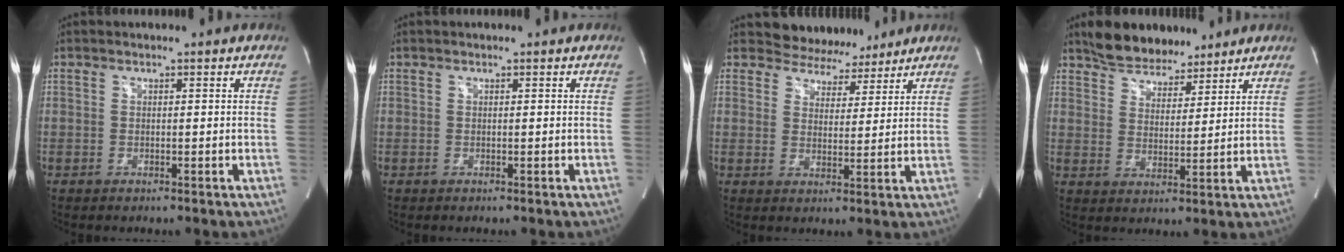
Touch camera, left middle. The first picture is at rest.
{"total": 0.0}
{"total": 6.8, "force": [6.1, 2.9, 0.1], "torque": [0.001, 0.003, 0.085]}
{"total": 9.0, "force": [7.7, 3.3, 3.2], "torque": [-0.051, 0.009, 0.137]}